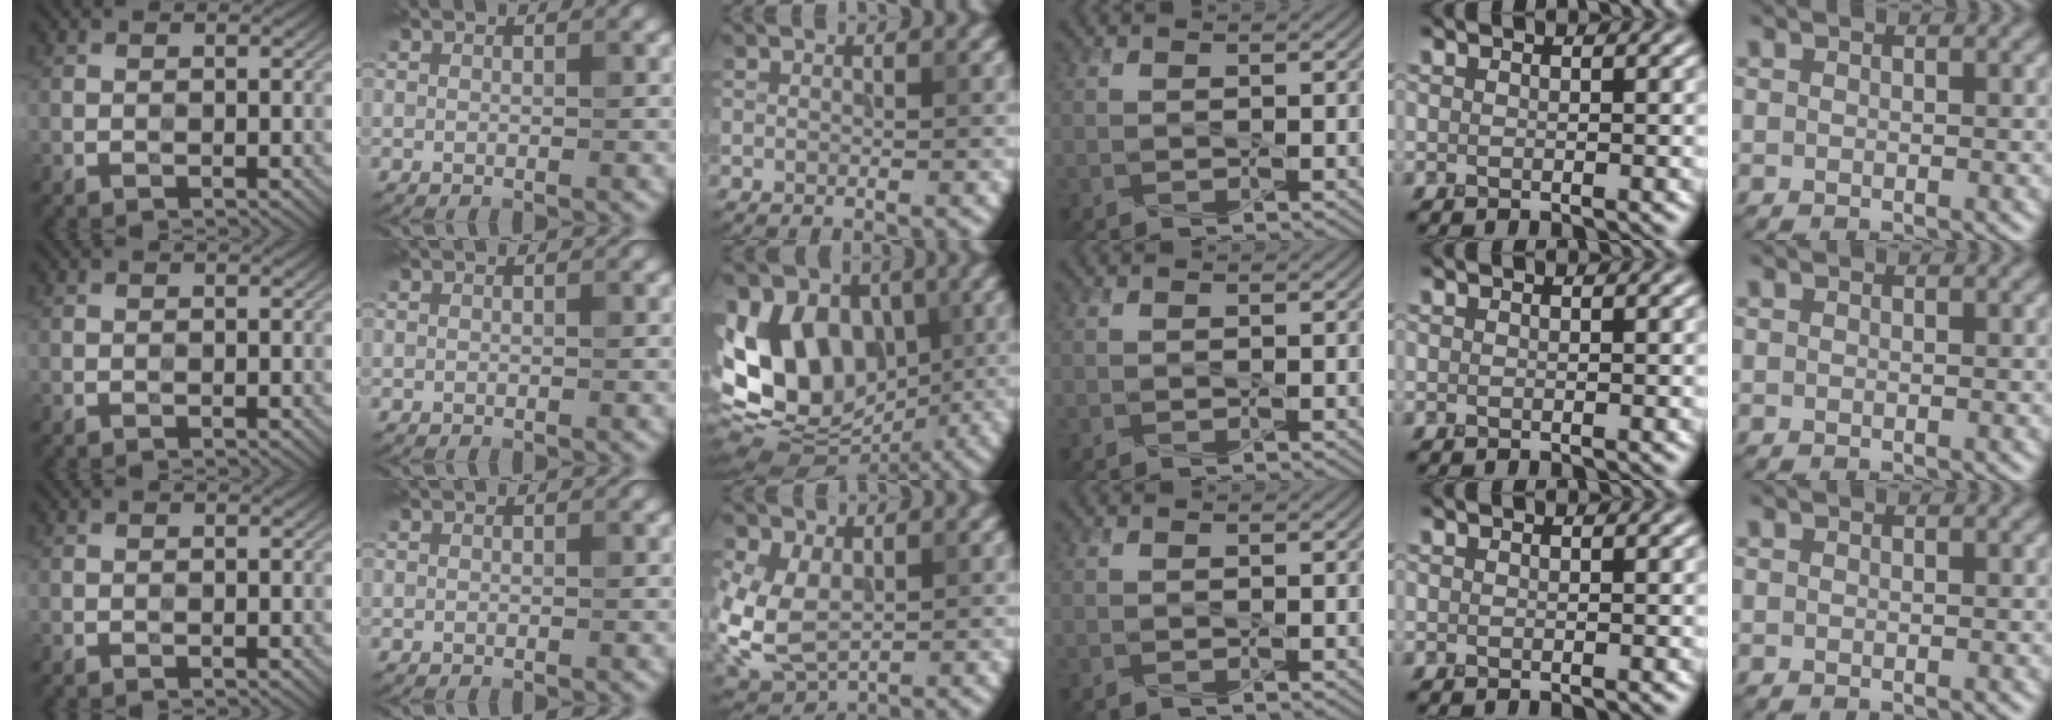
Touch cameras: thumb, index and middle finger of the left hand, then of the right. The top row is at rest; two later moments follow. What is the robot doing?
{"motion": "press", "object": "stapler"}